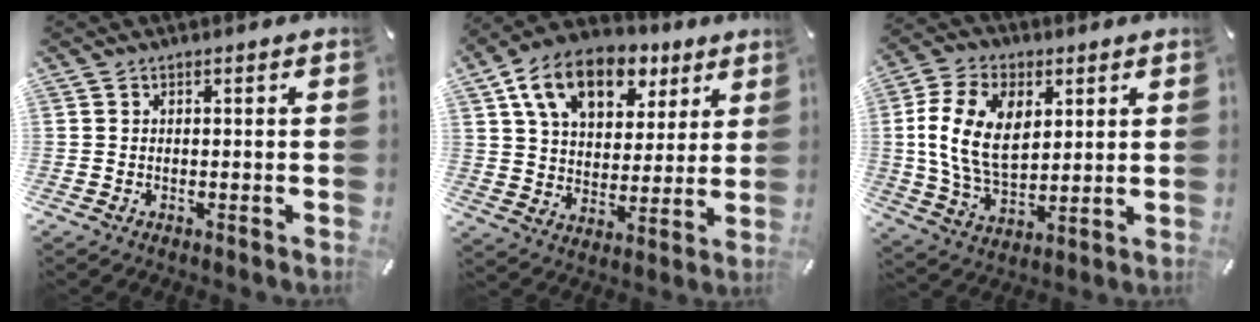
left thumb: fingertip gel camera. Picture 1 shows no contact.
{"total": 15.2, "force": [8.8, 9.4, 8.0], "torque": [-0.148, -0.028, 0.161]}
{"total": 14.9, "force": [3.8, 10.0, 10.4], "torque": [-0.222, 0.007, 0.068]}